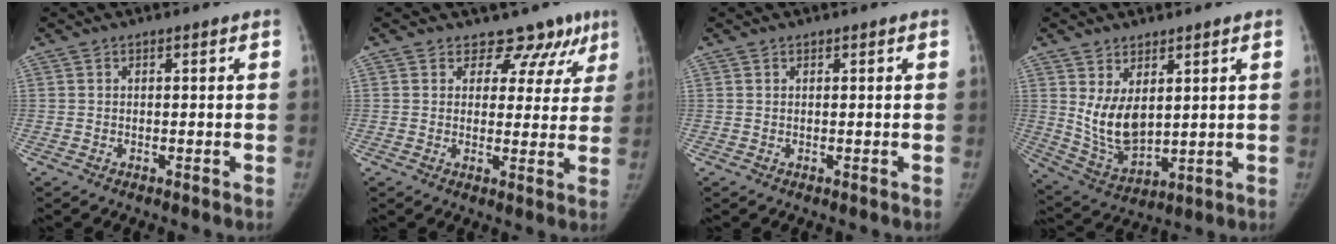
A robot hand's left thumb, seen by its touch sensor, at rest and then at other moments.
{"total": 8.8, "force": [6.6, 5.7, 1.5], "torque": [0.034, -0.027, 0.063]}
{"total": 0.0}
{"total": 9.8, "force": [2.8, 5.7, 7.5], "torque": [-0.123, -0.029, 0.075]}